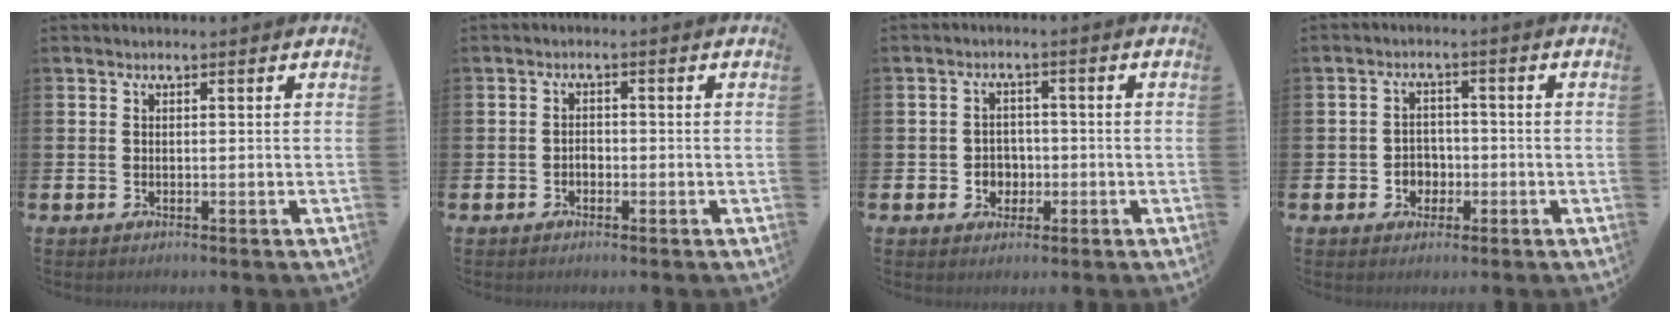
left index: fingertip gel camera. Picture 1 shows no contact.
{"total": 1.2, "force": [-0.6, 0.9, 0.6], "torque": [-0.006, 0.000, -0.013]}
{"total": 2.8, "force": [-0.7, 2.7, 0.8], "torque": [-0.010, 0.001, -0.022]}
{"total": 3.0, "force": [-1.0, 2.7, 0.8], "torque": [-0.019, 0.001, -0.026]}